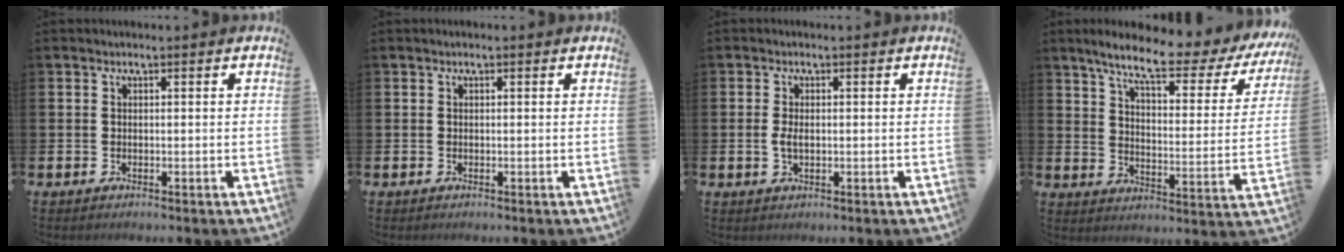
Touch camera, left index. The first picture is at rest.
{"total": 0.0}
{"total": 1.9, "force": [-0.1, 1.0, 1.6], "torque": [-0.029, 0.004, -0.003]}
{"total": 8.7, "force": [6.9, 1.5, 5.1], "torque": [-0.116, -0.042, 0.109]}